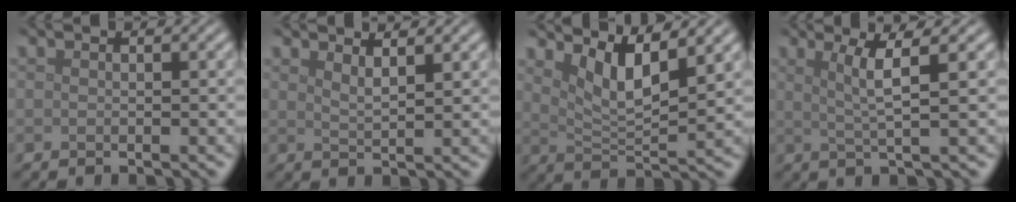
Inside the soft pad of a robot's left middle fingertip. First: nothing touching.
{"total": 1.9, "force": [1.5, 0.4, 1.0], "torque": [-0.007, 0.000, 0.023]}
{"total": 4.7, "force": [2.8, 1.2, 3.5], "torque": [-0.072, -0.009, 0.055]}
{"total": 3.2, "force": [1.2, 0.4, 3.0], "torque": [-0.051, 0.000, 0.024]}